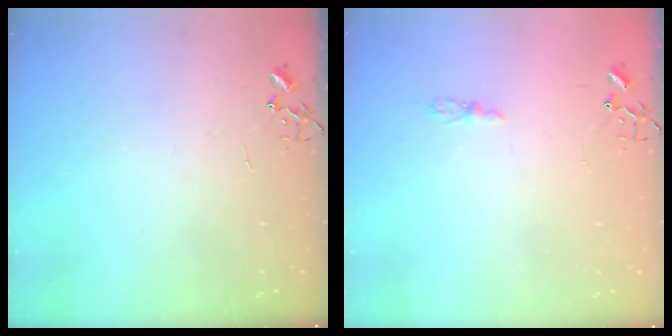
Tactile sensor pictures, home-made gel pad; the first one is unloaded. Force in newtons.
{"total": 4.4, "press": 4.3, "slide": 0.5}